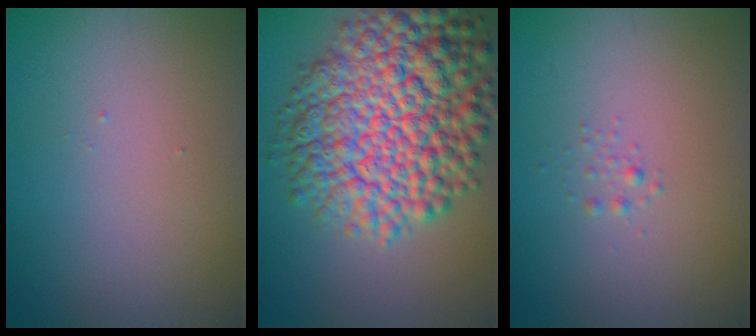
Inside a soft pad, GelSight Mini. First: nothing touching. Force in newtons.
{"total": 12.8, "press": 12.8, "slide": 0.4}
{"total": 0.6, "press": 0.6, "slide": 0.0}